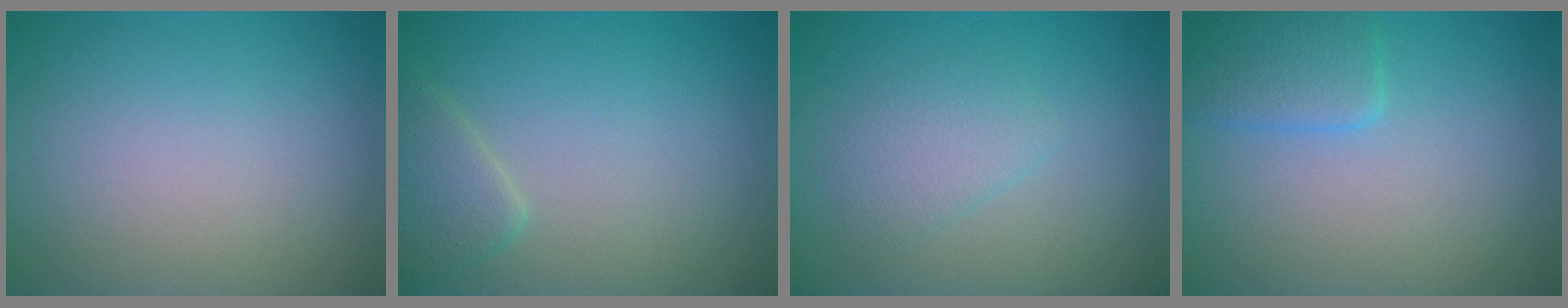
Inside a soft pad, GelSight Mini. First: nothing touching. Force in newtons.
{"total": 2.2, "press": 2.2, "slide": 0.2}
{"total": 2.0, "press": 2.0, "slide": 0.1}
{"total": 2.6, "press": 2.5, "slide": 0.3}